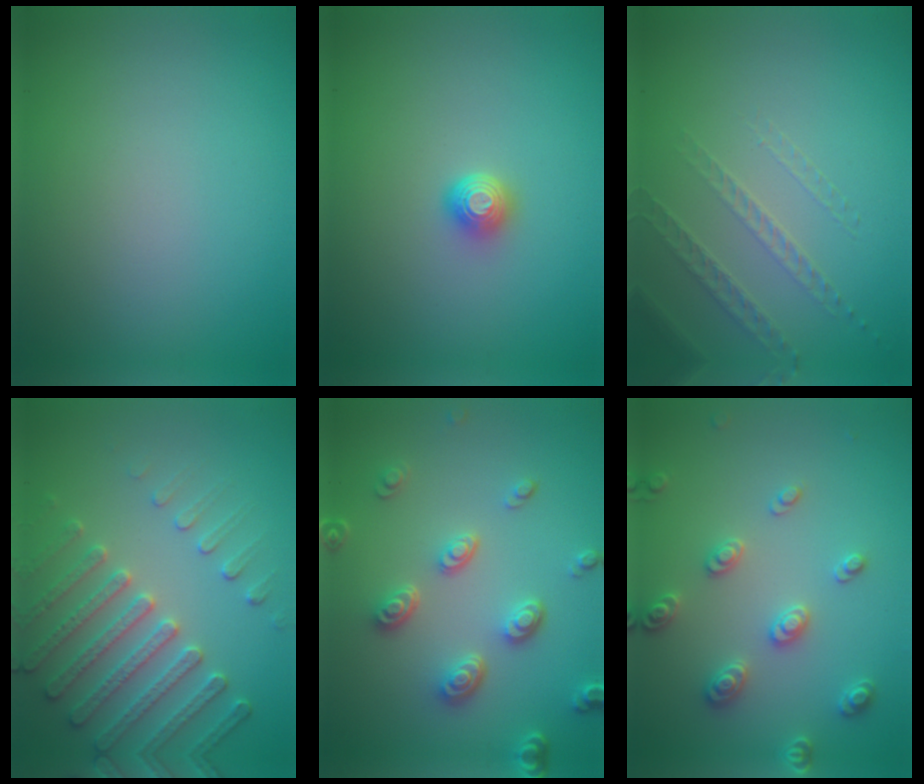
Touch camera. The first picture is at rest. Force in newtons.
{"total": 1.6, "press": 1.3, "slide": 0.9}
{"total": 1.4, "press": 1.0, "slide": 0.9}
{"total": 4.7, "press": 4.4, "slide": 1.7}
{"total": 4.2, "press": 3.4, "slide": 2.5}
{"total": 2.7, "press": 2.7, "slide": 0.4}